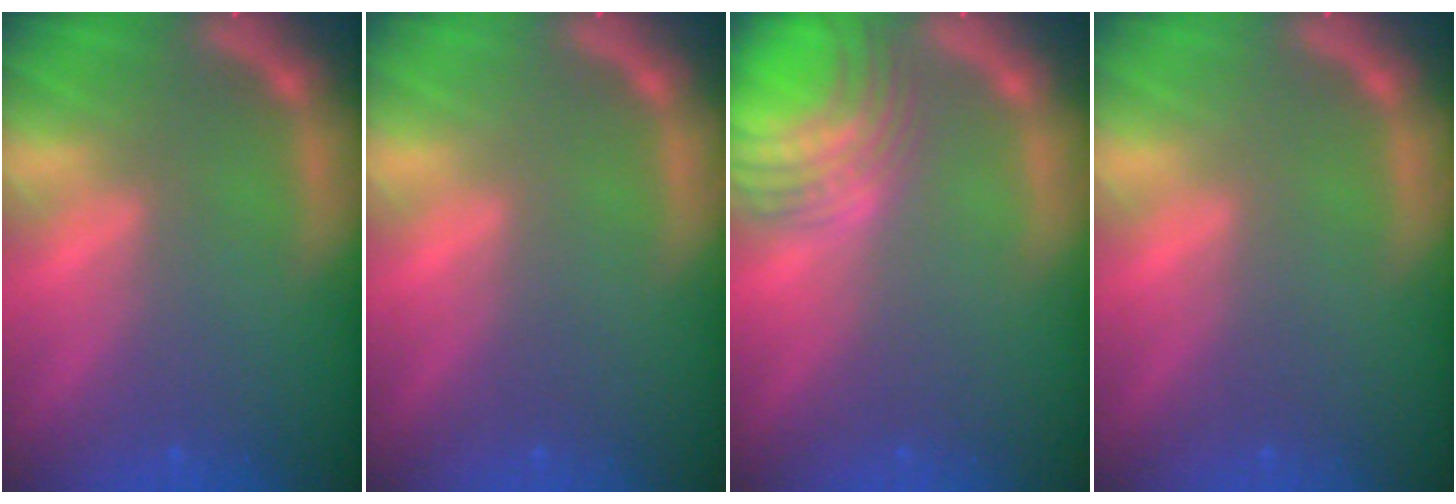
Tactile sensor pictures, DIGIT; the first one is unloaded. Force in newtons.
{"total": 0.0}
{"total": 7.5}
{"total": 0.0}